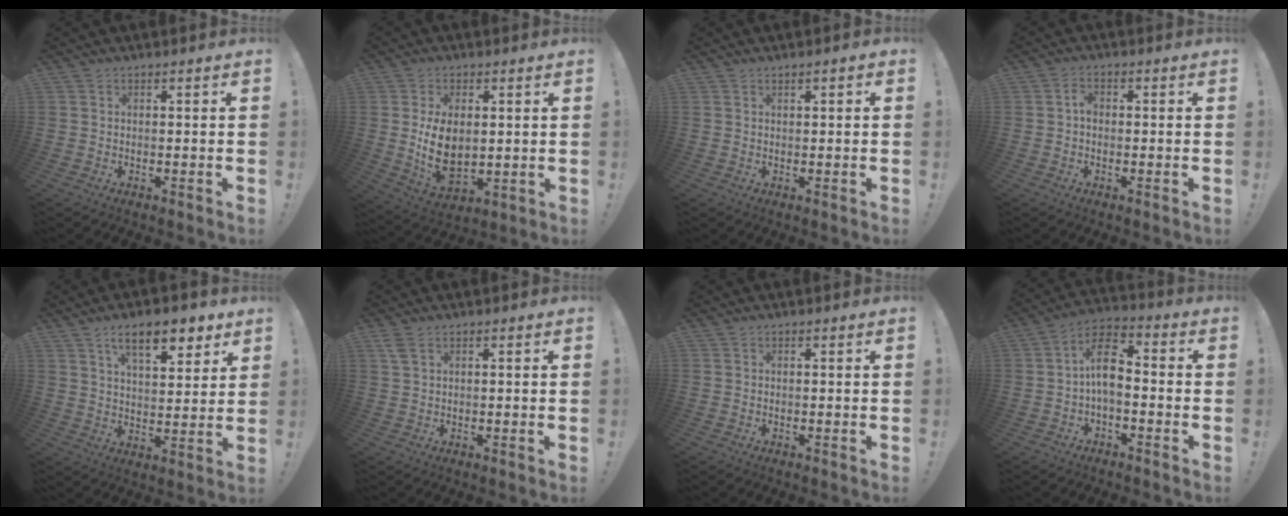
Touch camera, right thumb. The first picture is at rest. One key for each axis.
{"total": 10.4, "fx": 1.2, "fy": 6.7, "fz": 7.9, "tx": -0.143, "ty": -0.015, "tz": 0.022}
{"total": 1.0, "fx": 0.6, "fy": 0.4, "fz": 0.7, "tx": -0.007, "ty": 0.000, "tz": 0.009}
{"total": 2.4, "fx": -0.4, "fy": 1.7, "fz": 1.6, "tx": -0.030, "ty": 0.010, "tz": -0.008}
{"total": 12.3, "fx": 7.4, "fy": 4.6, "fz": 8.6, "tx": -0.125, "ty": -0.032, "tz": 0.125}
{"total": 2.9, "fx": 1.6, "fy": 1.1, "fz": 2.1, "tx": -0.037, "ty": -0.001, "tz": 0.028}
{"total": 0.0}
{"total": 10.6, "fx": 0.1, "fy": 7.2, "fz": 7.9, "tx": -0.138, "ty": 0.015, "tz": 0.005}